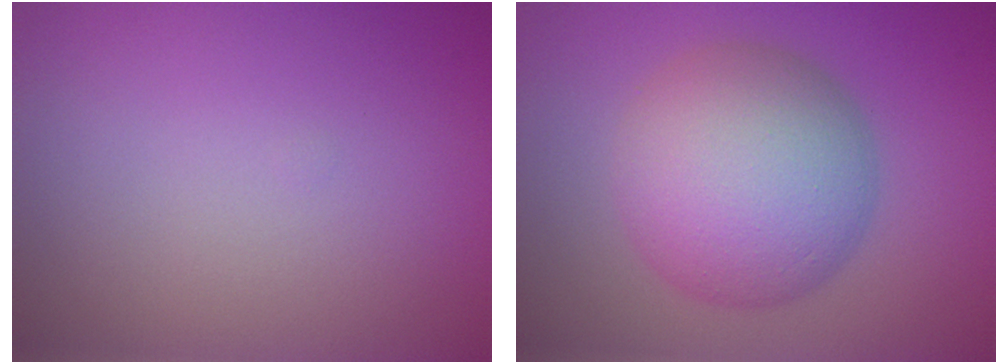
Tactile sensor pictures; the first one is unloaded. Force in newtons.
{"total": 9.2, "press": 9.2, "slide": 0.3}